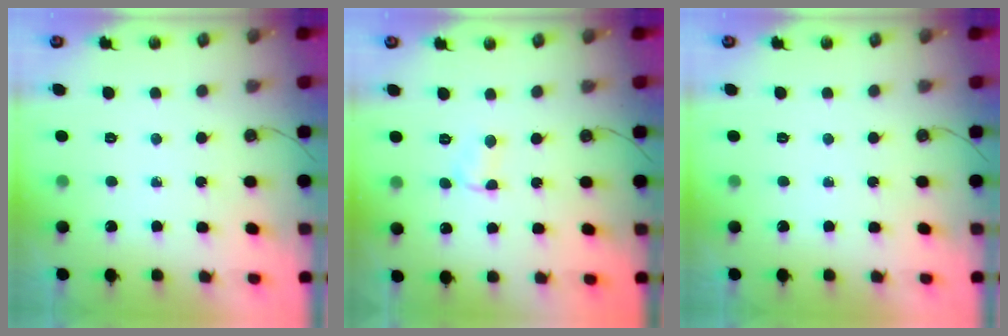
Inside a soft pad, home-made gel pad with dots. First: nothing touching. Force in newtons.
{"total": 2.6, "press": 2.6, "slide": 0.4}
{"total": 0.0}